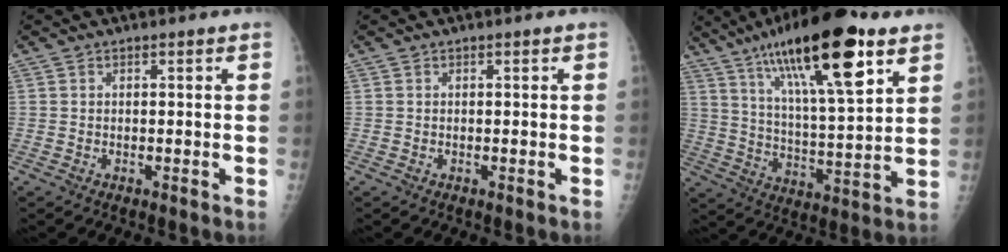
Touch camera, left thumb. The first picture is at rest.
{"total": 0.0}
{"total": 23.1, "force": [12.7, 5.8, 18.4], "torque": [-0.295, -0.034, 0.217]}